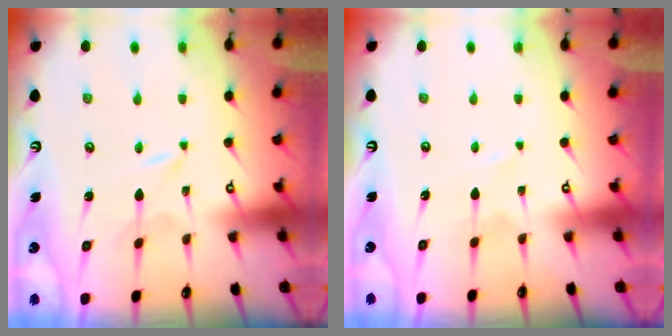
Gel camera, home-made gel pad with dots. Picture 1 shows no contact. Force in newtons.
{"total": 0.6, "press": 0.6, "slide": 0.1}